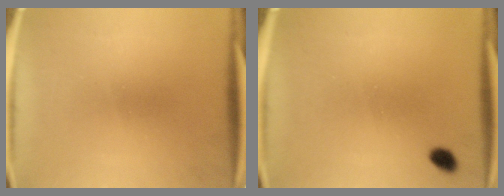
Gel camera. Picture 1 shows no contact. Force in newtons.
{"total": 1.9}